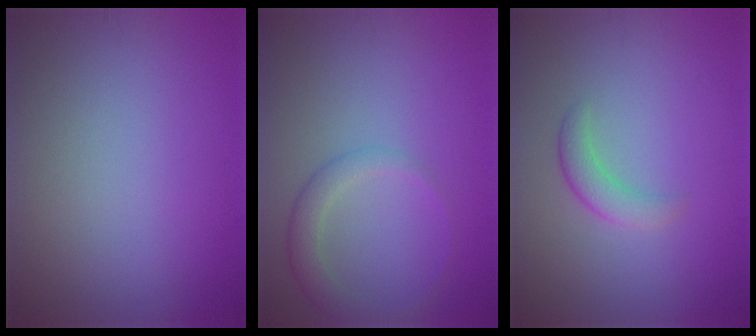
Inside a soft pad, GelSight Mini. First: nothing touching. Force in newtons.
{"total": 2.5, "press": 2.5, "slide": 0.1}
{"total": 2.0, "press": 1.9, "slide": 0.2}